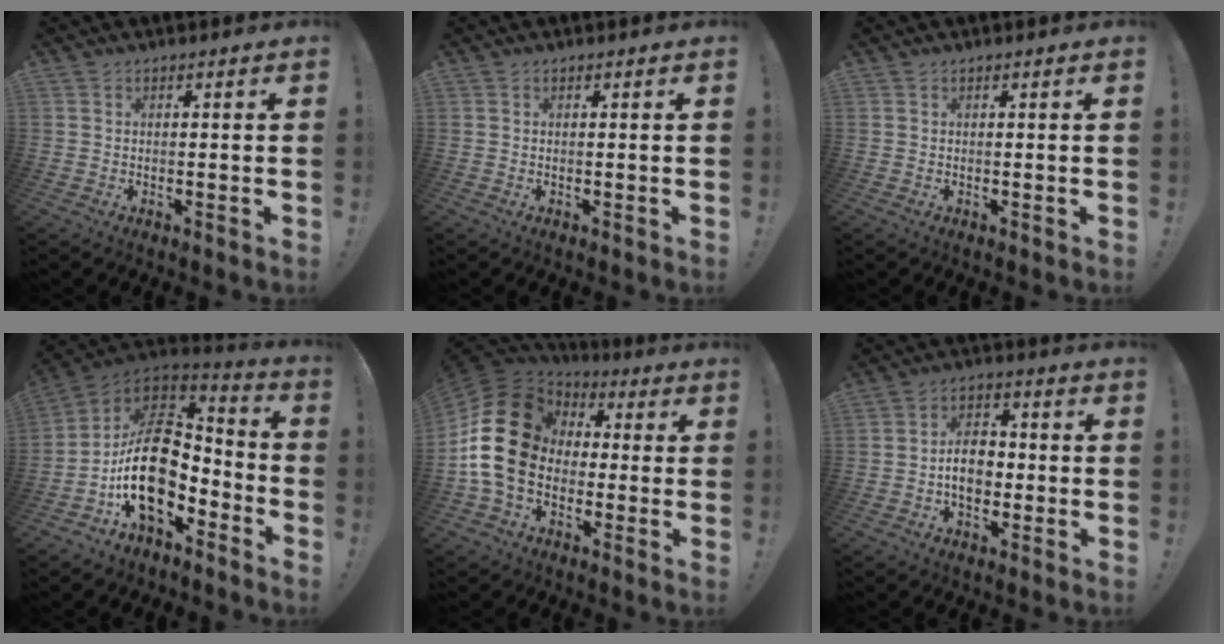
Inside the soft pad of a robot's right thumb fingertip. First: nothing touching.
{"total": 0.0}
{"total": 0.0}
{"total": 22.7, "force": [-2.4, 15.5, 16.4], "torque": [-0.290, 0.015, -0.019]}
{"total": 20.7, "force": [0.5, 15.6, 13.5], "torque": [-0.250, 0.015, 0.024]}
{"total": 9.7, "force": [-1.8, 6.9, 6.5], "torque": [-0.111, 0.019, -0.030]}